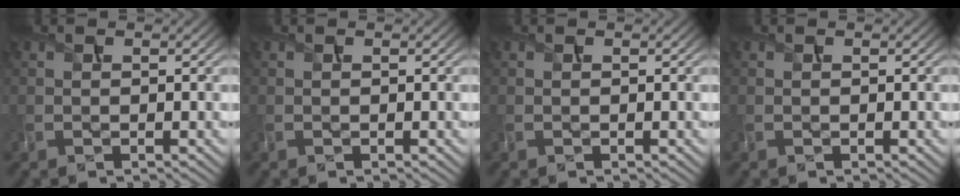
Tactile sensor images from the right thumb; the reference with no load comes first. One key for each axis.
{"total": 0.0}
{"total": 0.0}
{"total": 0.0}